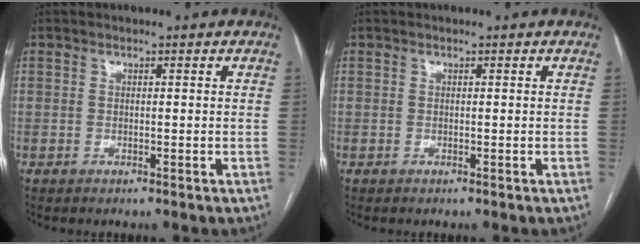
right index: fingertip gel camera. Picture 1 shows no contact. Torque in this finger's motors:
{"motor_torque": [0.00, 0.00, 0.00, 0.00]}